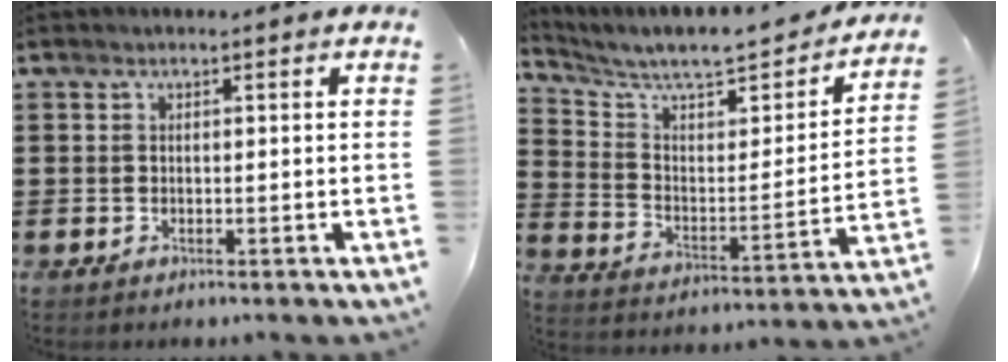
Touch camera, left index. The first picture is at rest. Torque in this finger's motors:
{"motor_torque": [2.14, 0.00, 0.16, 0.05]}